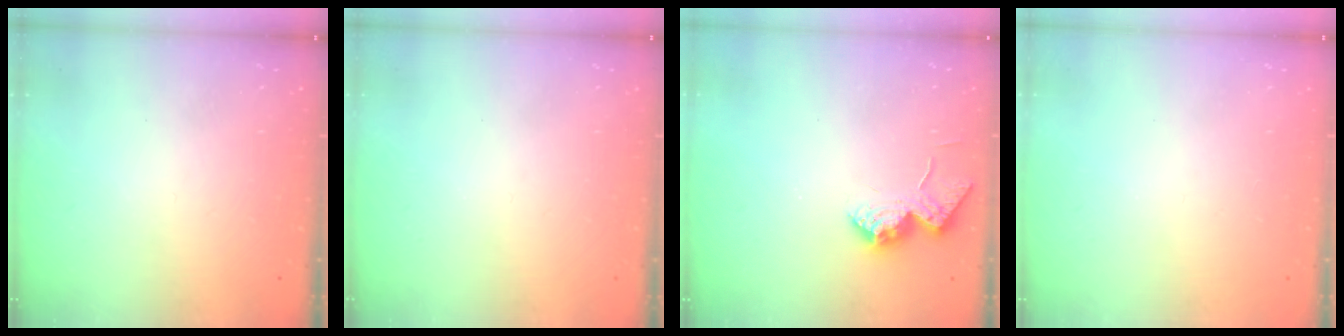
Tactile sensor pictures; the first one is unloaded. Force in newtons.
{"total": 0.0}
{"total": 15.0, "press": 15.0, "slide": 0.9}
{"total": 0.0}